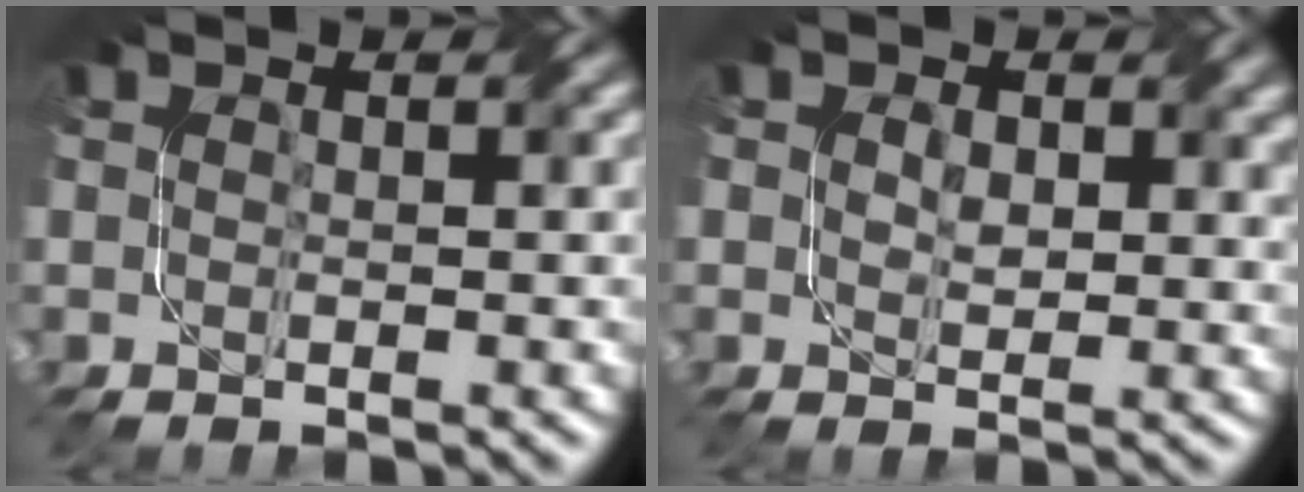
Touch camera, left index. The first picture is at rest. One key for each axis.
{"total": 2.6, "fx": 0.8, "fy": 1.8, "fz": 1.7, "tx": -0.033, "ty": -0.004, "tz": 0.015}